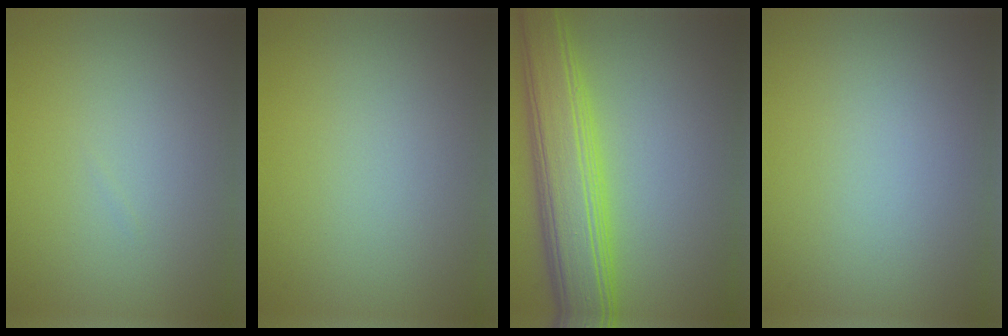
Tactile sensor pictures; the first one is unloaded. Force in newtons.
{"total": 0.0}
{"total": 7.8, "press": 7.8, "slide": 0.3}
{"total": 0.0}